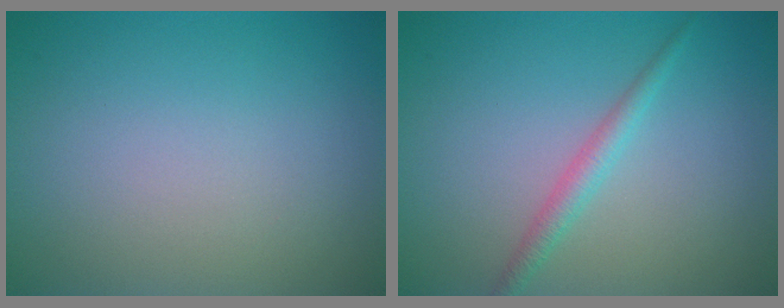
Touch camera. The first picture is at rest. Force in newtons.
{"total": 1.8, "press": 1.8, "slide": 0.0}